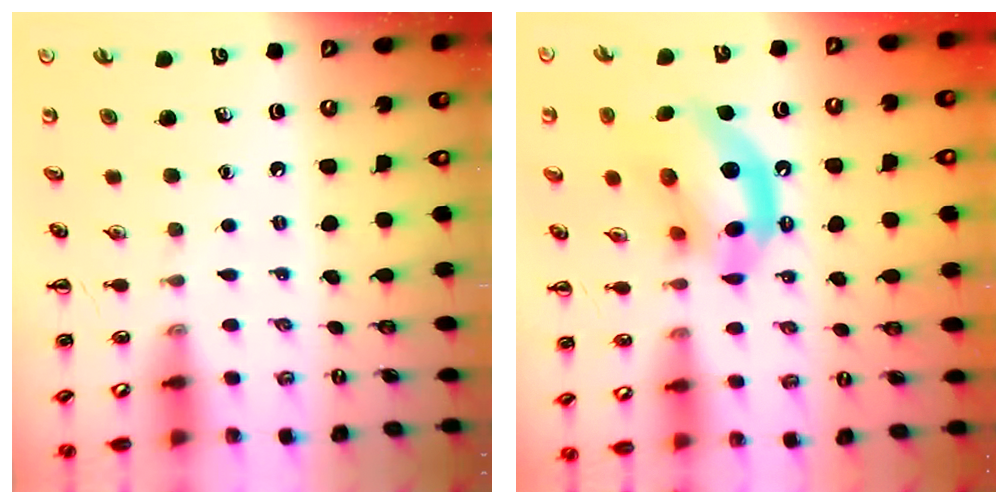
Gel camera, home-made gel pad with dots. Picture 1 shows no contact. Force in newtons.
{"total": 16.0, "press": 15.6, "slide": 3.6}